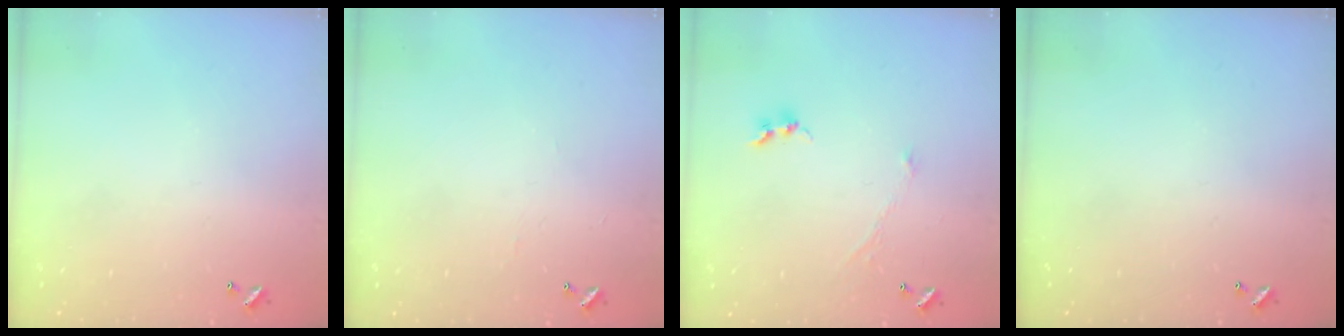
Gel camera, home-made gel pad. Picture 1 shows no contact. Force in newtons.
{"total": 2.2, "press": 2.2, "slide": 0.4}
{"total": 1.2, "press": 1.2, "slide": 0.1}
{"total": 0.0}